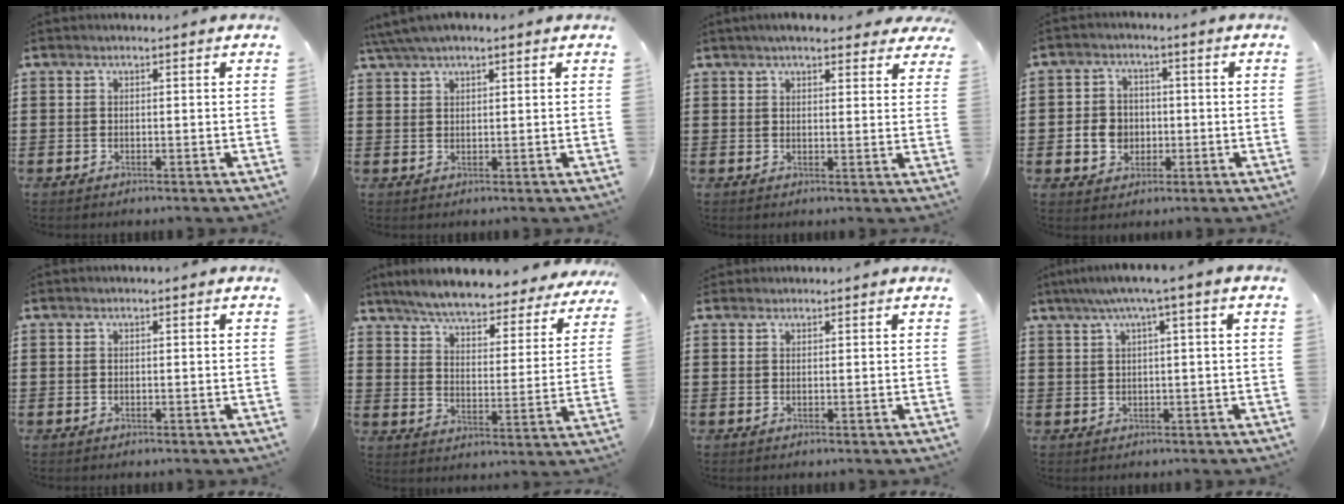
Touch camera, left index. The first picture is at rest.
{"total": 2.9, "force": [2.2, 0.6, 1.8], "torque": [-0.040, 0.004, 0.042]}
{"total": 4.4, "force": [3.8, 1.2, 2.0], "torque": [-0.041, -0.003, 0.068]}
{"total": 4.8, "force": [-0.8, 4.2, 2.1], "torque": [-0.050, 0.010, -0.016]}
{"total": 0.0}
{"total": 6.1, "force": [5.9, 0.2, 1.7], "torque": [-0.062, -0.041, 0.100]}
{"total": 0.7, "force": [0.7, 0.3, 0.1], "torque": [-0.004, 0.000, 0.014]}
{"total": 3.1, "force": [0.8, -0.3, 3.0], "torque": [-0.058, -0.003, 0.009]}